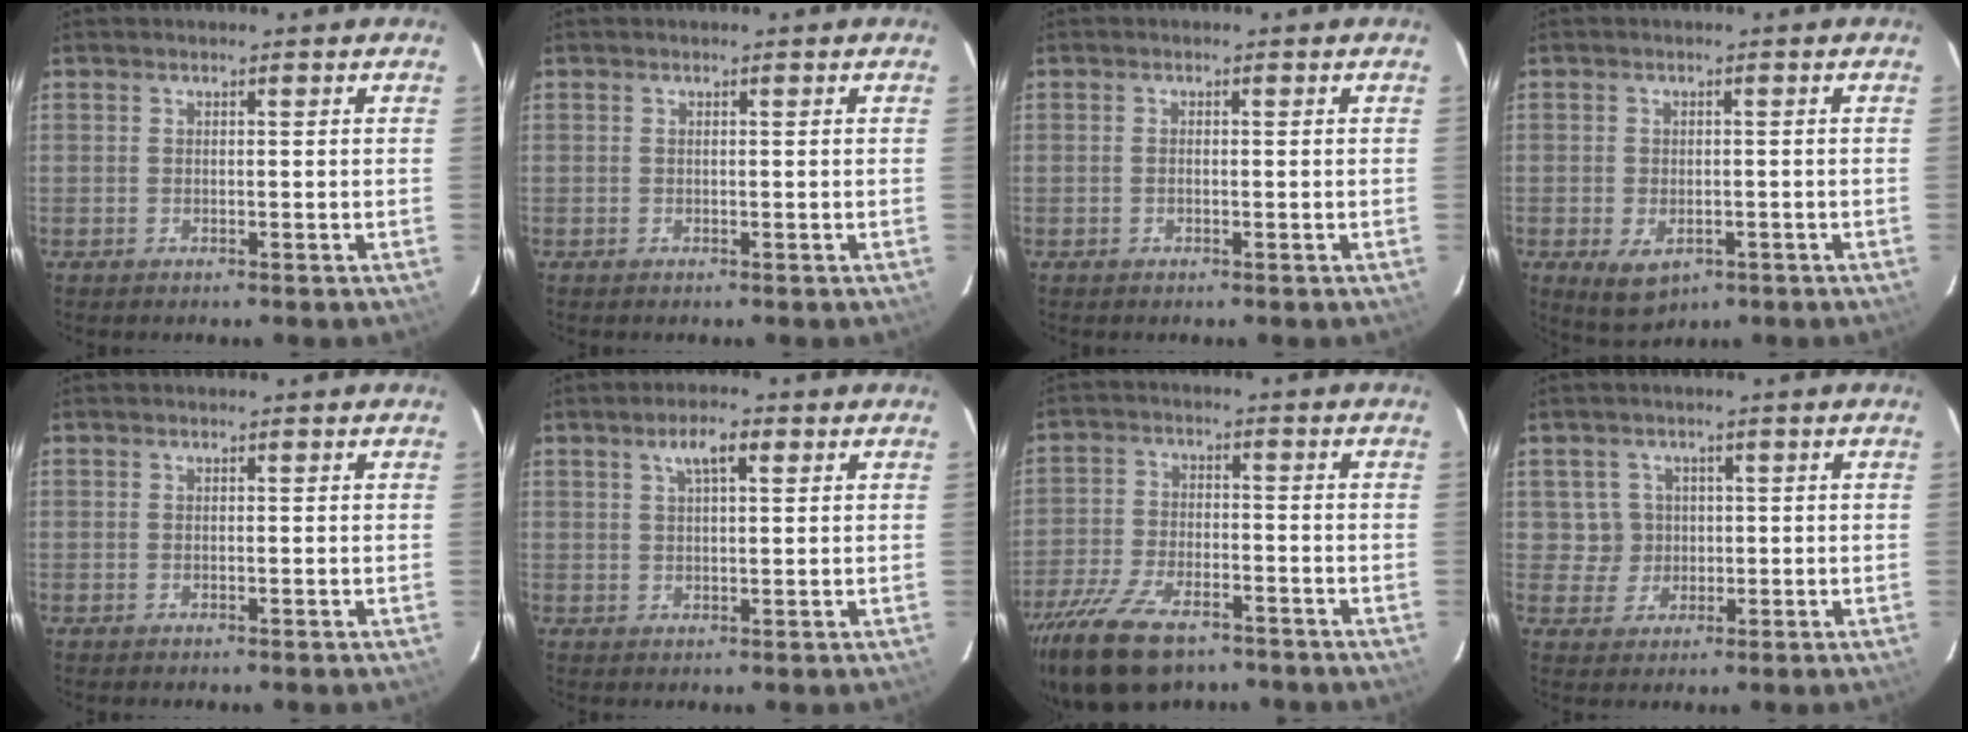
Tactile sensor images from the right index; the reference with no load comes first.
{"total": 0.0}
{"total": 0.7, "force": [-0.1, 0.3, 0.6], "torque": [-0.014, 0.001, -0.004]}
{"total": 5.8, "force": [-2.3, 3.8, 3.6], "torque": [-0.071, -0.017, -0.029]}
{"total": 0.0}
{"total": 4.4, "force": [2.2, 1.4, 3.6], "torque": [-0.065, 0.011, 0.038]}
{"total": 14.7, "force": [-10.5, 6.4, 8.0], "torque": [-0.186, -0.026, -0.189]}
{"total": 4.1, "force": [0.5, 4.1, 0.0], "torque": [0.007, 0.019, 0.014]}